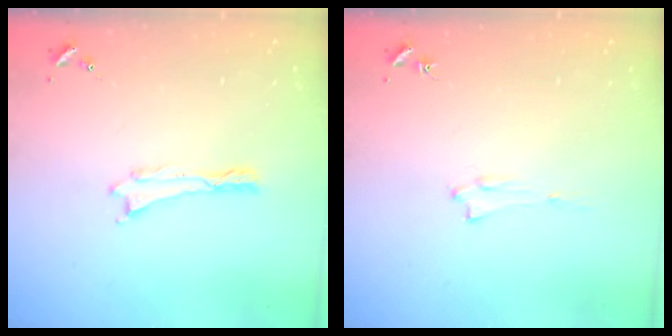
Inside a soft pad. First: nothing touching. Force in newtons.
{"total": 1.4, "press": 1.4, "slide": 0.2}